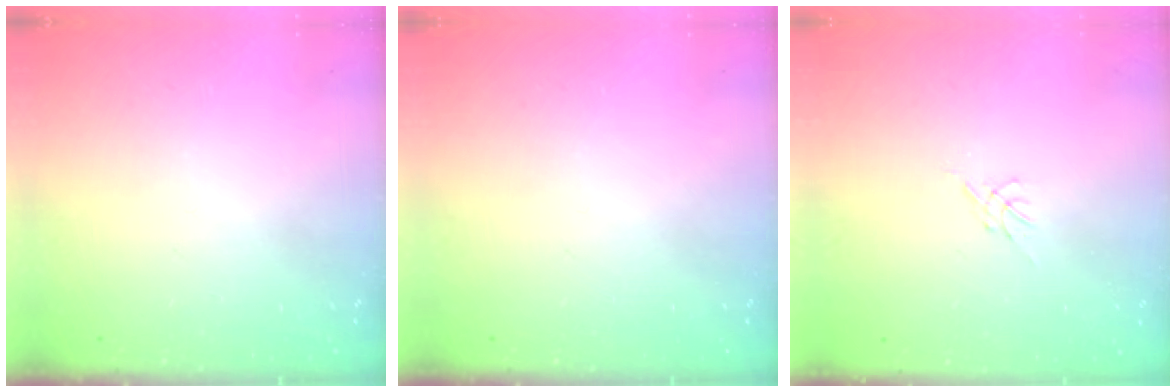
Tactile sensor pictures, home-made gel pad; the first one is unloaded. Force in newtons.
{"total": 0.0}
{"total": 0.0}